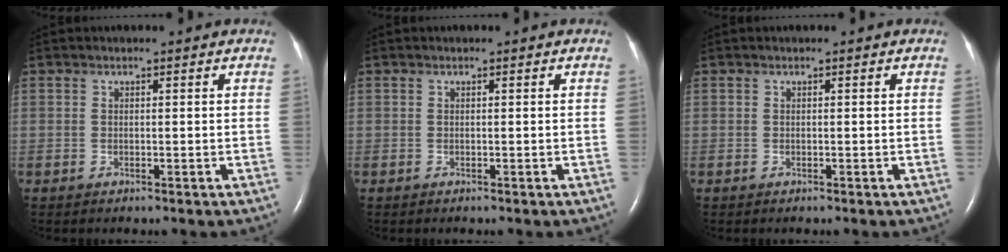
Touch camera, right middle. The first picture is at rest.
{"total": 0.0}
{"total": 0.0}